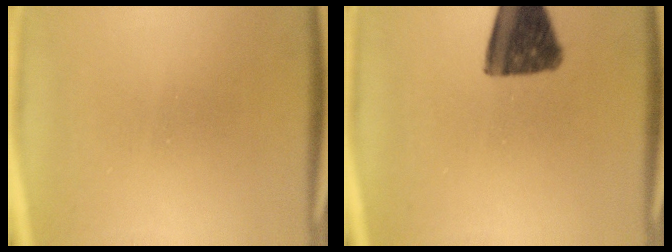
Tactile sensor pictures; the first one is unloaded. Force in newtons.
{"total": 14.4}